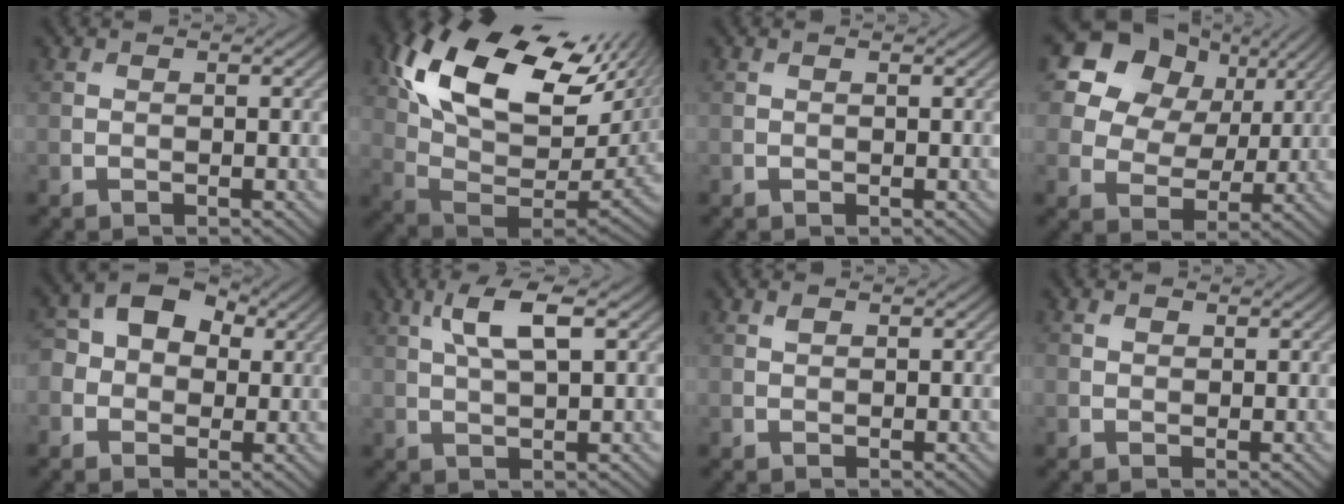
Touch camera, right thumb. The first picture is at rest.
{"total": 18.7, "force": [7.5, 10.2, 13.8], "torque": [-0.294, 0.005, 0.147]}
{"total": 0.0}
{"total": 14.1, "force": [7.0, 10.4, 6.5], "torque": [-0.188, 0.053, 0.143]}
{"total": 7.3, "force": [0.7, 6.1, 4.1], "torque": [-0.081, 0.015, -0.003]}
{"total": 5.6, "force": [2.2, 1.6, 4.9], "torque": [-0.108, 0.005, 0.042]}
{"total": 0.6, "force": [0.4, 0.3, 0.3], "torque": [-0.009, -0.001, 0.009]}
{"total": 0.9, "force": [0.5, 0.7, 0.3], "torque": [-0.007, -0.002, 0.008]}